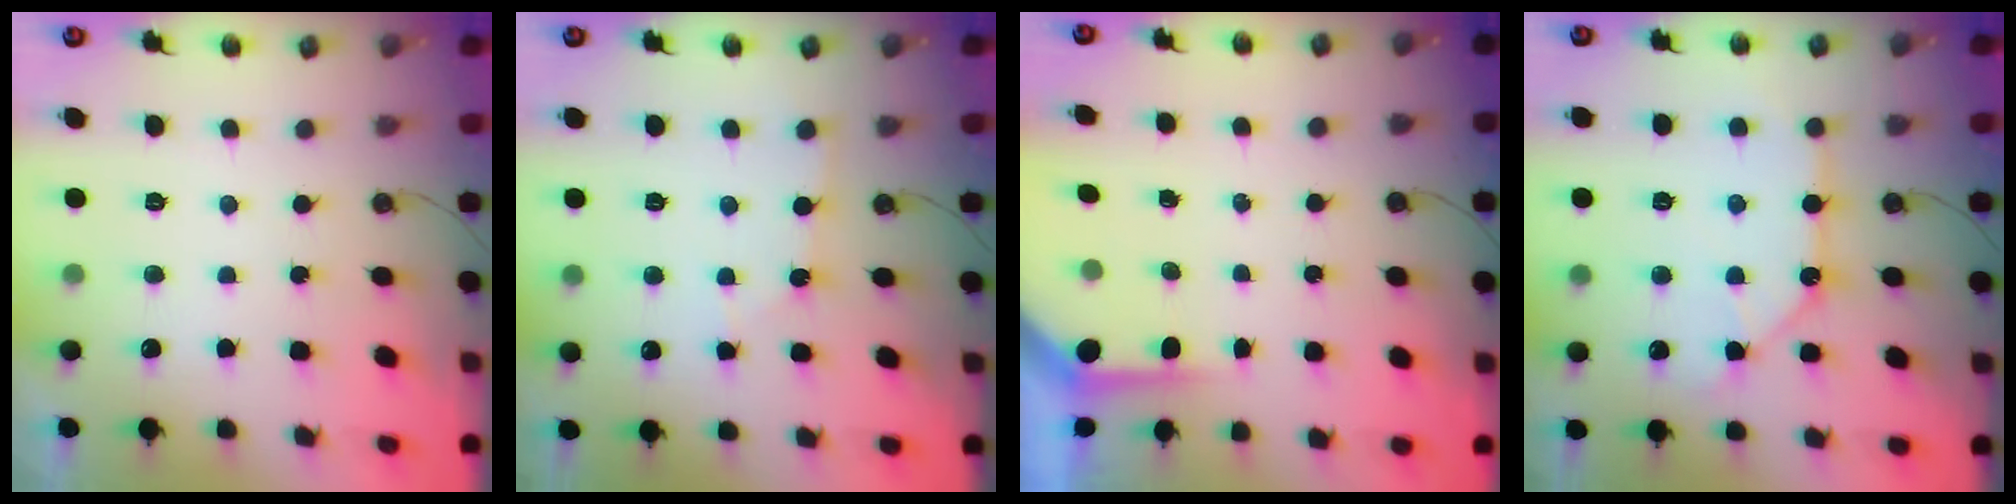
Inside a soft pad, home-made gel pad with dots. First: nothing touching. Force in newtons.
{"total": 4.6, "press": 4.6, "slide": 0.7}
{"total": 3.5, "press": 3.5, "slide": 0.3}
{"total": 10.8, "press": 10.7, "slide": 1.3}